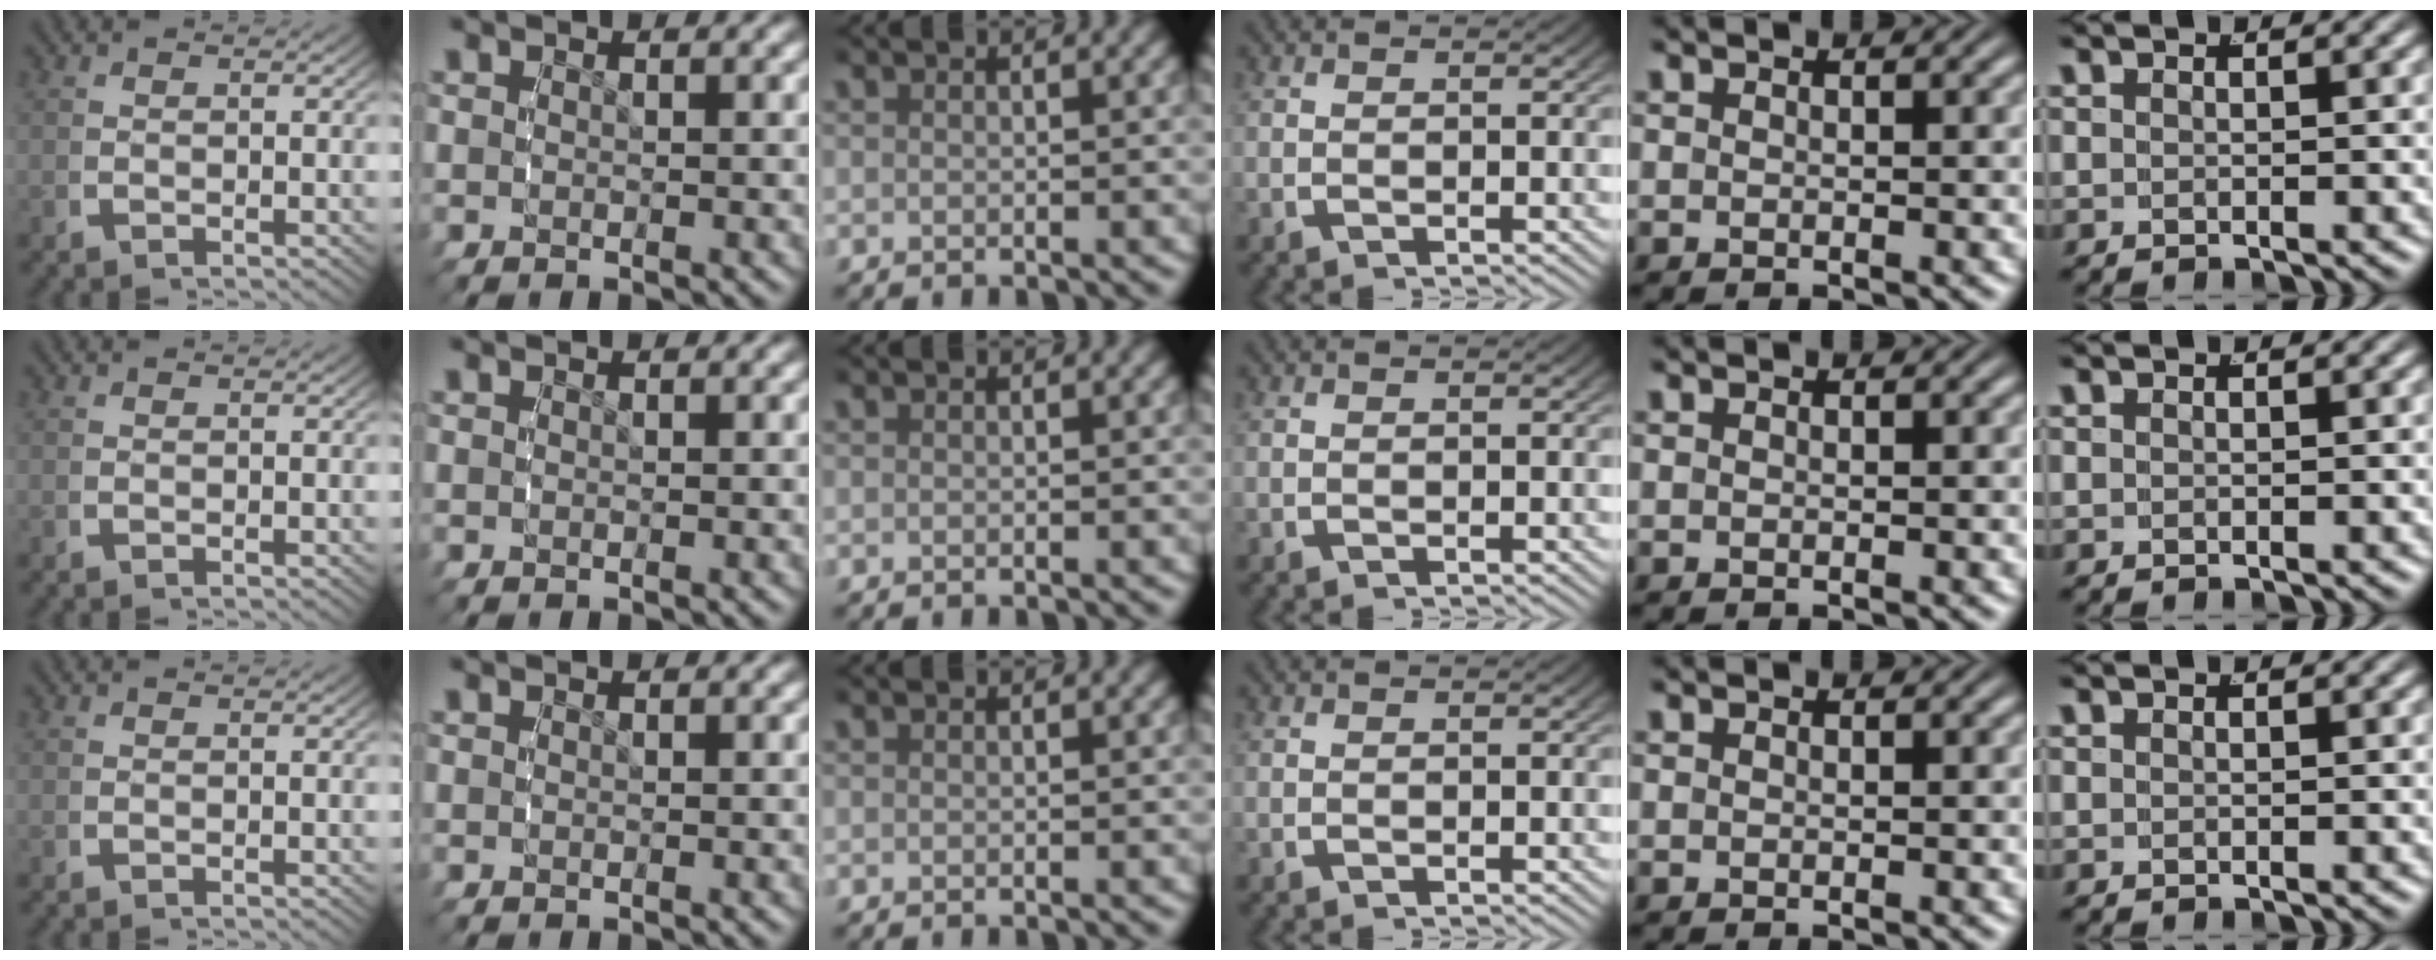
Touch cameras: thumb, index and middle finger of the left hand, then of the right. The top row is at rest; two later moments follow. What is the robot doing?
{"motion": "reach", "object": "backpack"}